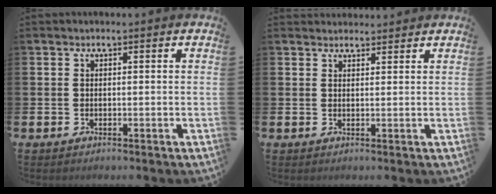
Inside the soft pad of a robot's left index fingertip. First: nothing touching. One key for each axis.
{"total": 1.9, "fx": 1.9, "fy": 0.5, "fz": 0.0, "tx": 0.009, "ty": -0.008, "tz": 0.033}